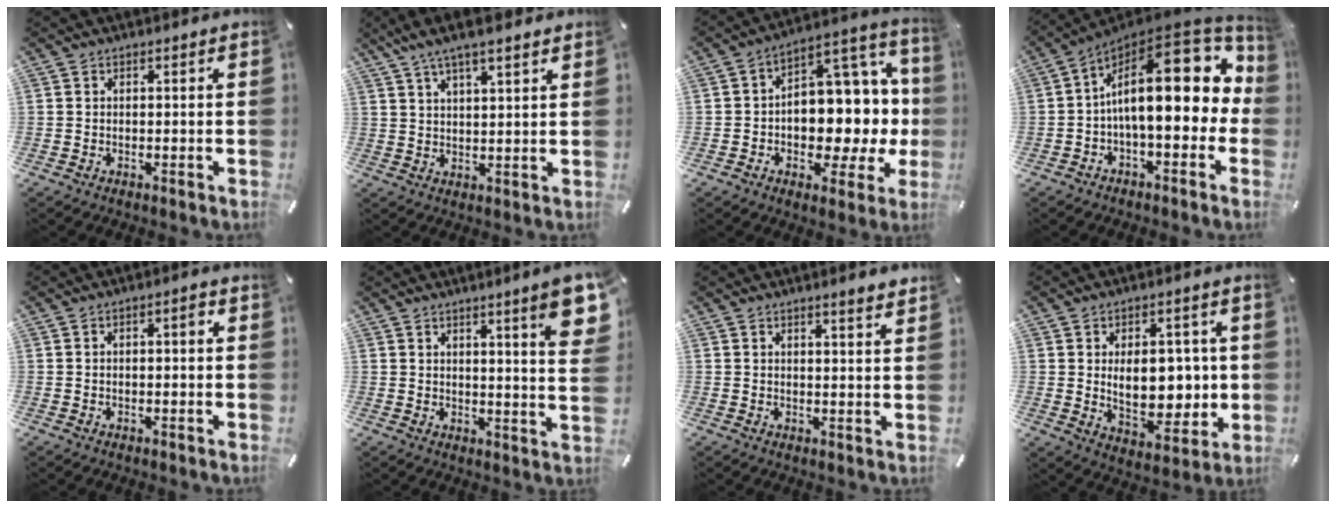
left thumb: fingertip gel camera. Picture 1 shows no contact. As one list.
[{"total": 6.7, "force": [5.2, 1.4, 4.0], "torque": [-0.089, -0.013, 0.095]}, {"total": 13.5, "force": [-0.4, 9.7, 9.4], "torque": [-0.090, -0.023, -0.002]}, {"total": 22.3, "force": [3.6, 9.8, 19.7], "torque": [-0.316, -0.040, 0.058]}, {"total": 2.2, "force": [0.1, 0.9, 2.0], "torque": [-0.032, 0.007, -0.003]}, {"total": 9.8, "force": [5.1, 0.9, 8.4], "torque": [-0.122, -0.032, 0.080]}, {"total": 2.5, "force": [2.1, -0.1, 1.3], "torque": [-0.020, -0.014, 0.036]}, {"total": 13.0, "force": [1.0, 8.4, 9.9], "torque": [-0.132, -0.006, 0.018]}]